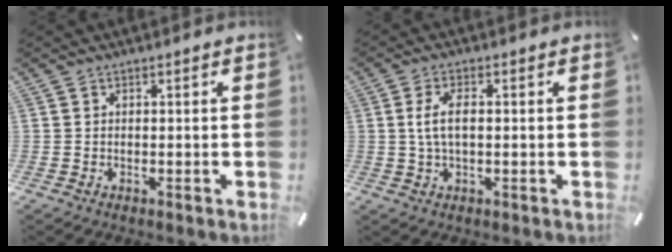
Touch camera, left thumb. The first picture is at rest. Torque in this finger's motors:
{"motor_torque": [0.90, 0.84, 0.83, -0.12, 0.03]}